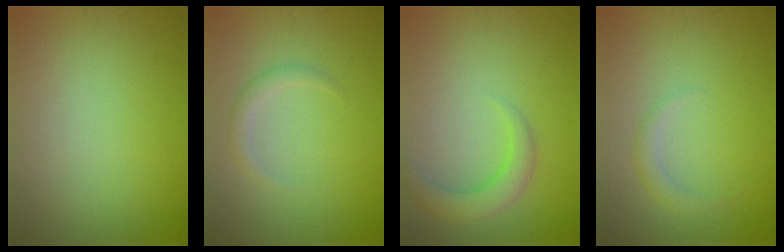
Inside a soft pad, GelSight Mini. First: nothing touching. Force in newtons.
{"total": 1.6, "press": 1.6, "slide": 0.1}
{"total": 2.8, "press": 2.8, "slide": 0.3}
{"total": 1.4, "press": 1.4, "slide": 0.1}